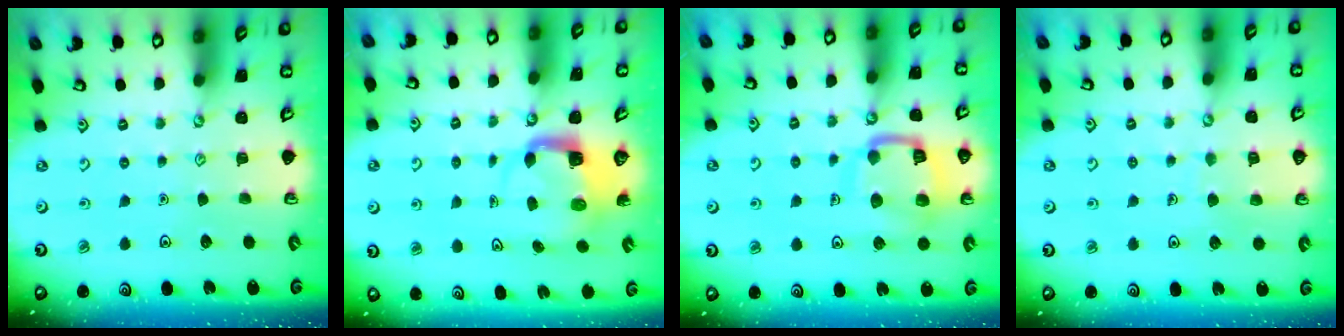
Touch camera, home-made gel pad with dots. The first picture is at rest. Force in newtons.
{"total": 4.0, "press": 4.0, "slide": 0.4}
{"total": 13.2, "press": 13.1, "slide": 1.5}
{"total": 5.7, "press": 5.7, "slide": 0.5}